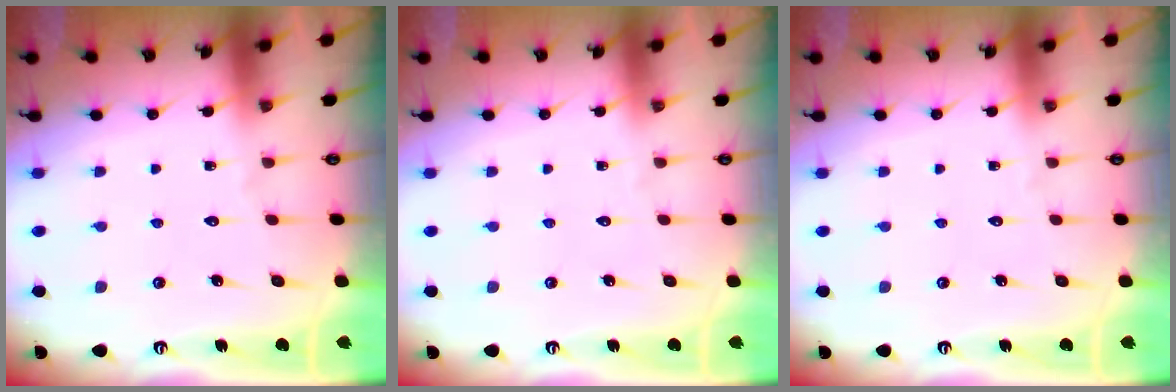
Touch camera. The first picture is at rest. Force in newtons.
{"total": 0.0}
{"total": 0.0}